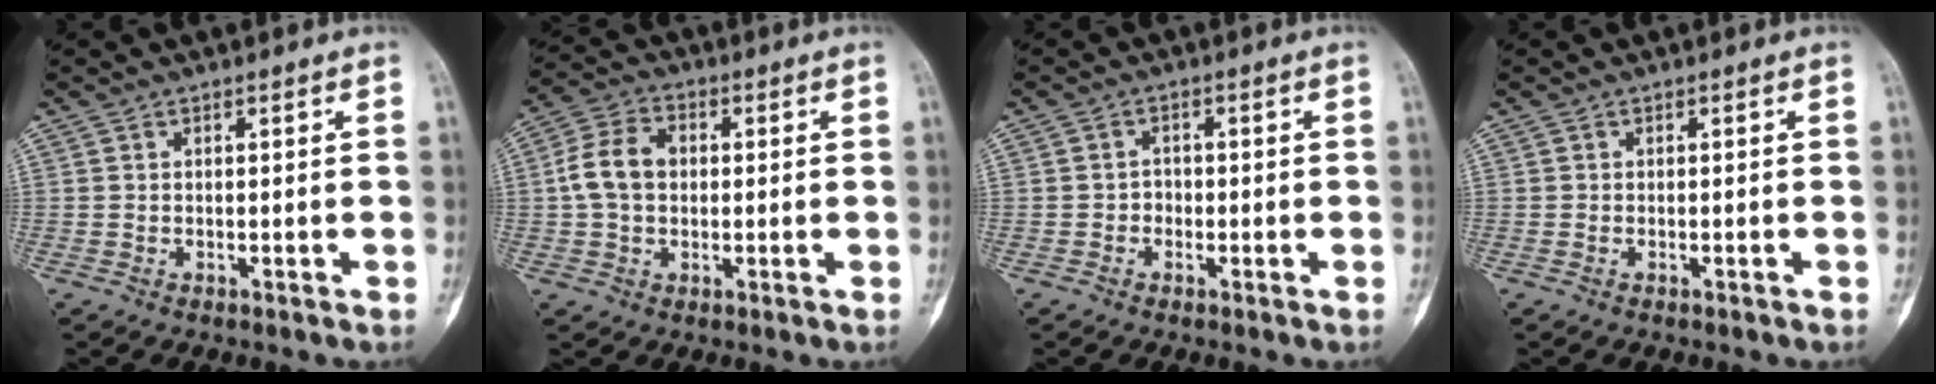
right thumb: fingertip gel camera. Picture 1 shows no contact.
{"total": 8.4, "force": [0.4, 6.1, 5.7], "torque": [-0.102, 0.020, 0.001]}
{"total": 1.9, "force": [-0.7, 1.7, 0.6], "torque": [0.004, 0.008, -0.020]}
{"total": 0.0}